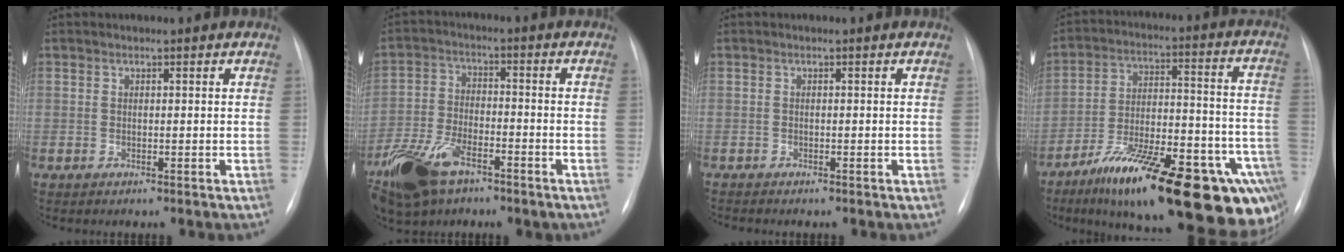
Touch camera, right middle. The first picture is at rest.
{"total": 14.3, "force": [-8.5, 7.4, 8.8], "torque": [-0.205, -0.007, -0.152]}
{"total": 0.8, "force": [-0.8, 0.1, 0.2], "torque": [-0.004, -0.001, -0.014]}
{"total": 30.6, "force": [-20.2, 7.4, 21.7], "torque": [-0.223, 0.013, -0.297]}